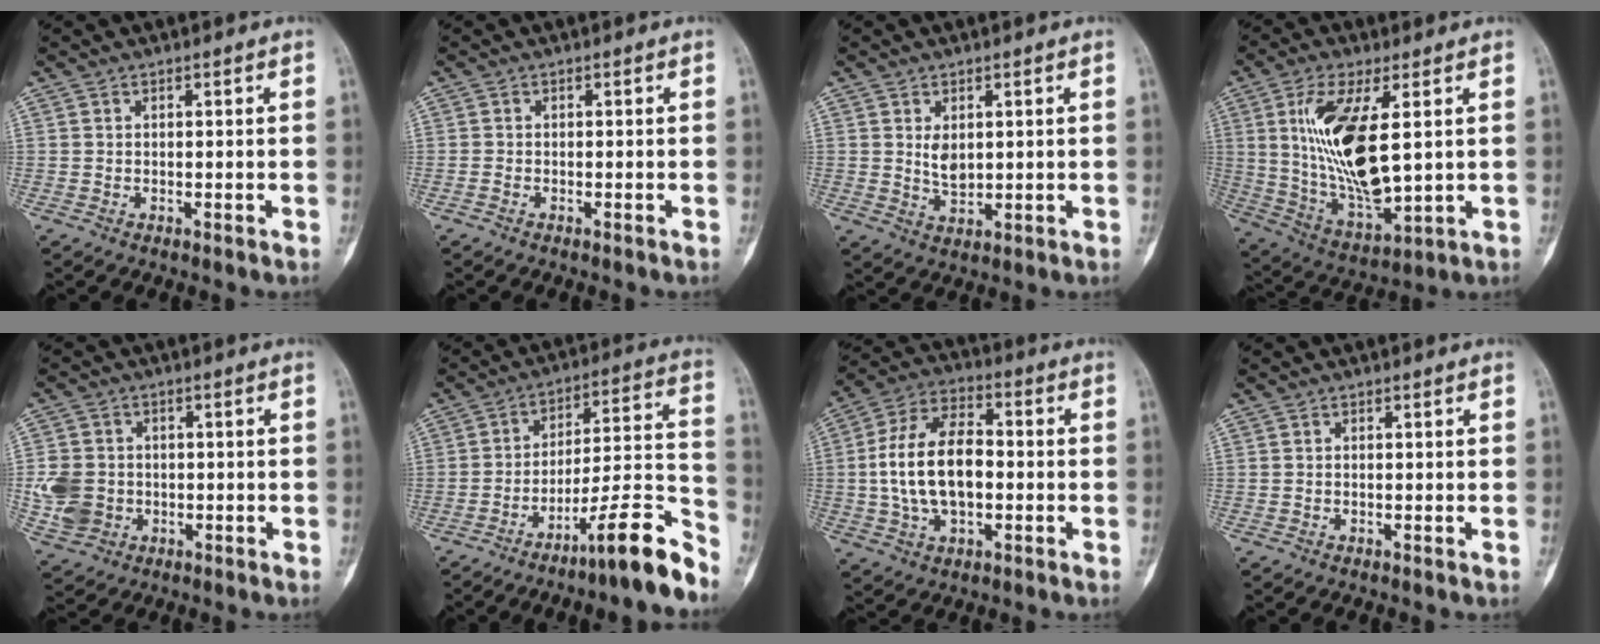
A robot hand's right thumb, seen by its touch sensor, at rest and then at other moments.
{"total": 0.6, "force": [-0.5, 0.2, 0.3], "torque": [-0.004, 0.001, -0.012]}
{"total": 3.9, "force": [1.0, 2.5, 2.9], "torque": [-0.040, -0.013, 0.025]}
{"total": 17.5, "force": [3.2, 6.6, 15.9], "torque": [-0.313, -0.024, 0.076]}
{"total": 8.6, "force": [-1.1, 7.4, 4.2], "torque": [-0.076, 0.006, -0.013]}
{"total": 15.3, "force": [-11.2, 1.0, 10.5], "torque": [-0.147, 0.101, -0.171]}
{"total": 15.6, "force": [-0.7, 9.1, 12.6], "torque": [-0.231, 0.027, -0.013]}
{"total": 0.0}